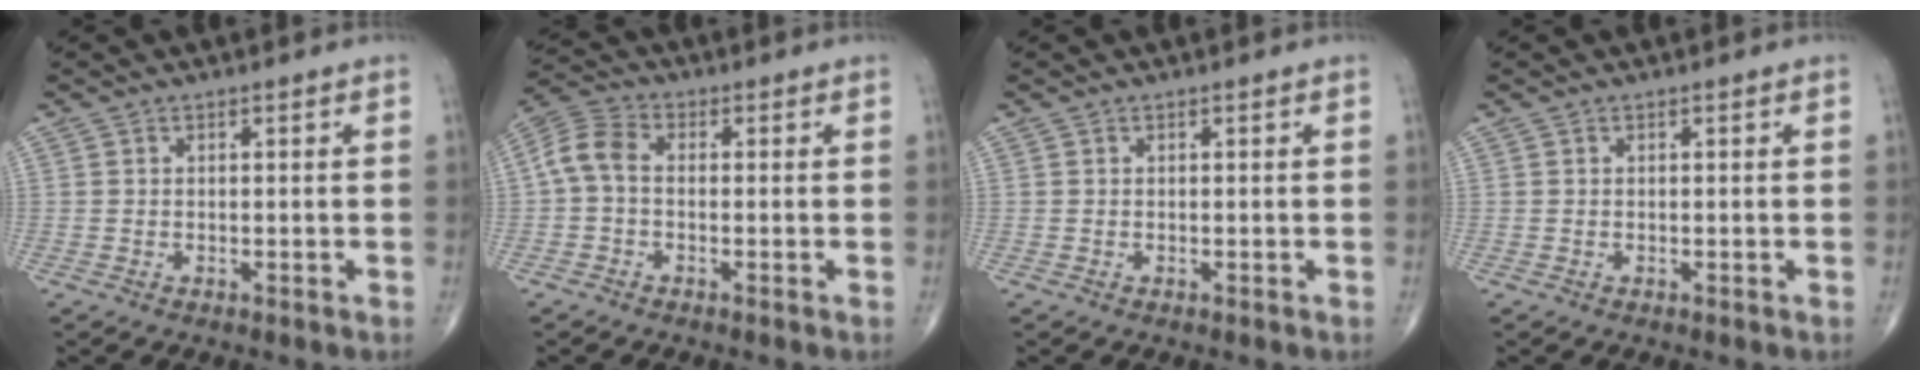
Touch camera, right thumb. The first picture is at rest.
{"total": 6.1, "force": [-0.4, 4.0, 4.6], "torque": [-0.091, 0.019, -0.021]}
{"total": 0.0}
{"total": 0.0}